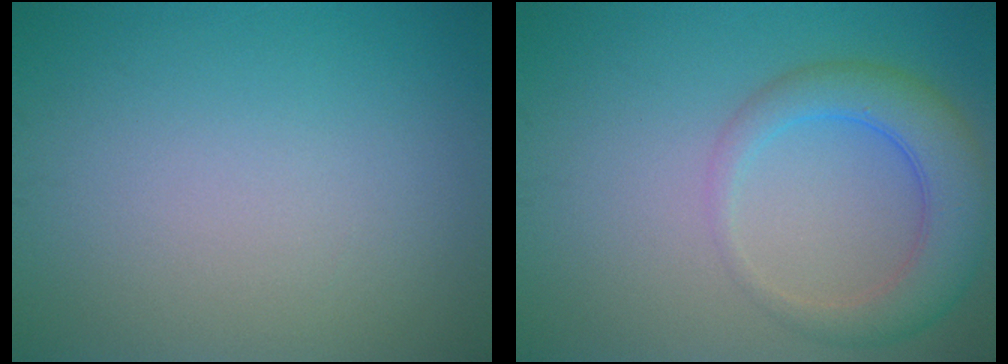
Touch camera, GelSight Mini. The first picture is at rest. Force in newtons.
{"total": 4.9, "press": 4.9, "slide": 0.2}